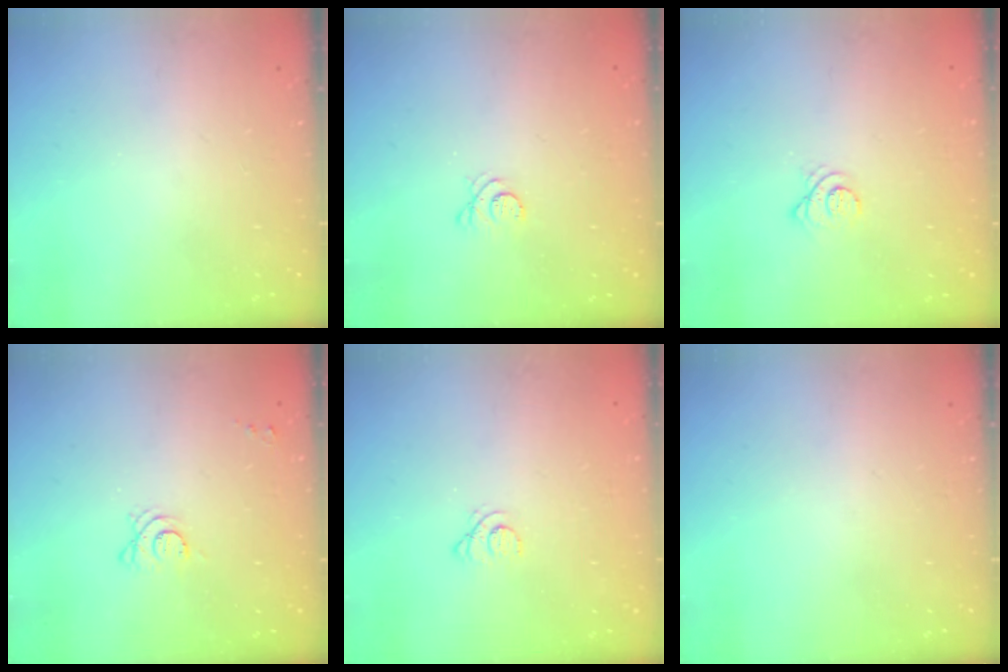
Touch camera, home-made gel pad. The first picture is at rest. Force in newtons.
{"total": 3.3, "press": 3.3, "slide": 0.5}
{"total": 3.2, "press": 3.2, "slide": 0.4}
{"total": 4.4, "press": 4.3, "slide": 1.2}
{"total": 1.4, "press": 1.4, "slide": 0.2}
{"total": 0.0}